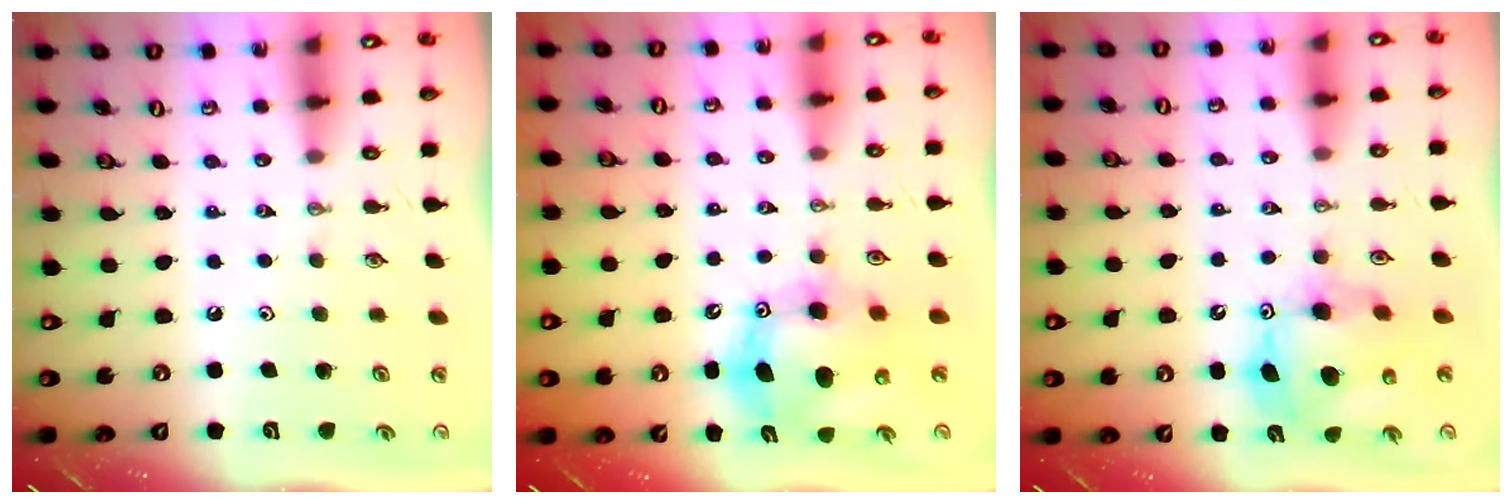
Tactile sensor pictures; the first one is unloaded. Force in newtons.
{"total": 11.6, "press": 11.3, "slide": 2.7}
{"total": 12.1, "press": 12.1, "slide": 1.2}